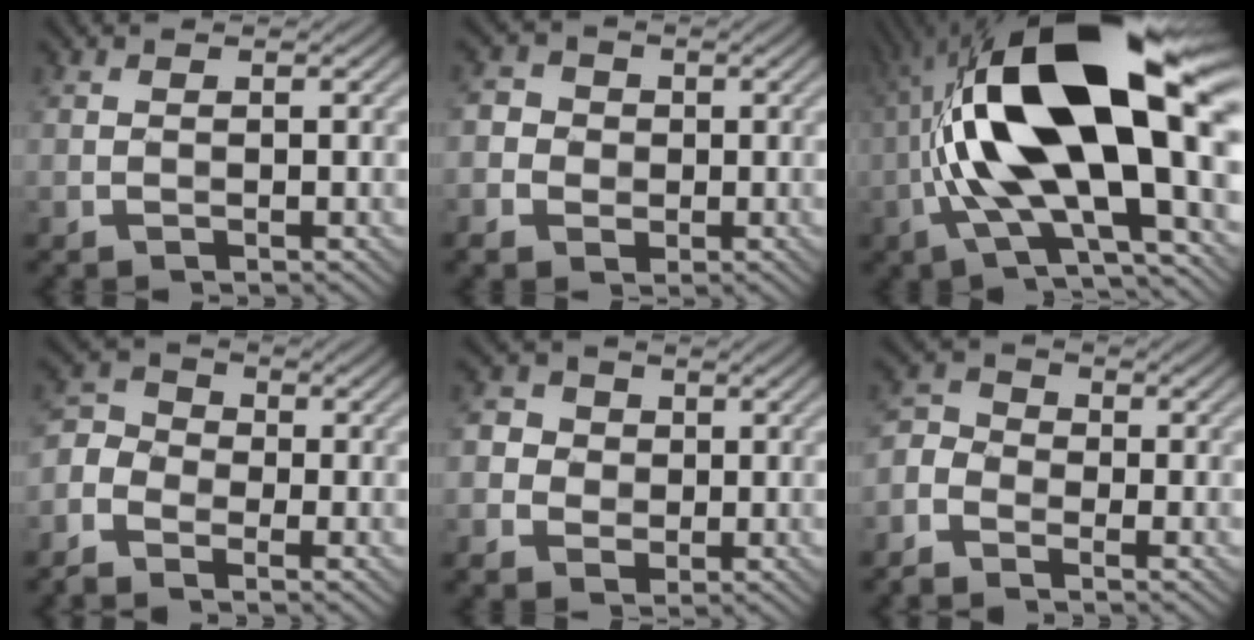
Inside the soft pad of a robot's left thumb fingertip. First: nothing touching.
{"total": 4.1, "force": [-0.6, 3.9, 1.3], "torque": [-0.043, 0.000, -0.018]}
{"total": 19.3, "force": [1.0, 7.0, 18.0], "torque": [-0.334, 0.030, 0.004]}
{"total": 4.9, "force": [-2.8, 3.4, 2.2], "torque": [-0.068, -0.001, -0.068]}
{"total": 4.5, "force": [0.1, 4.3, 1.4], "torque": [-0.052, 0.007, -0.008]}
{"total": 3.9, "force": [-2.6, 2.5, 1.6], "torque": [-0.053, 0.001, -0.063]}